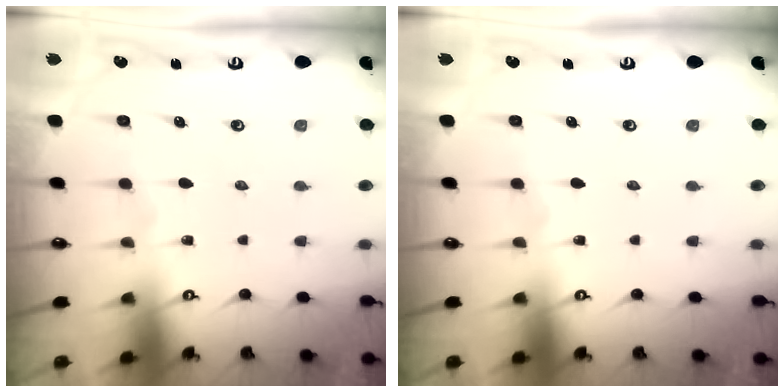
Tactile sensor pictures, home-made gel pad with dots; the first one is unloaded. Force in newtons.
{"total": 0.0}